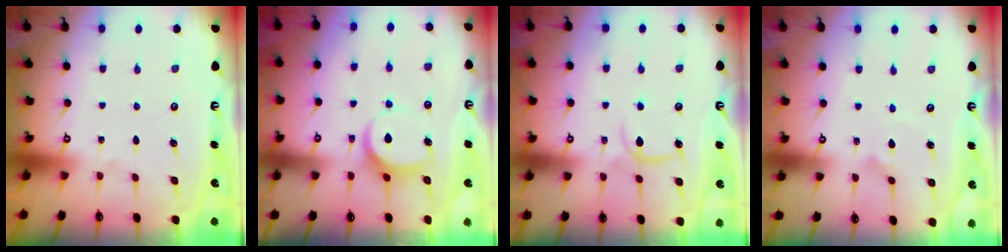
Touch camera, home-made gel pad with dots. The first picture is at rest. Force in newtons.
{"total": 6.9, "press": 6.9, "slide": 0.9}
{"total": 6.9, "press": 6.8, "slide": 0.9}
{"total": 2.5, "press": 2.5, "slide": 0.1}